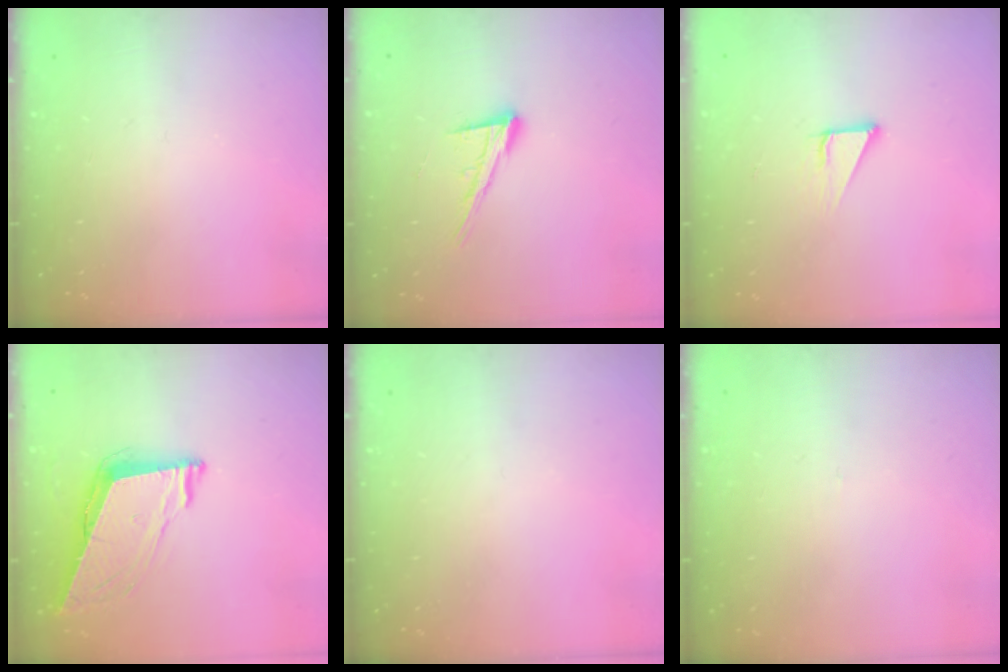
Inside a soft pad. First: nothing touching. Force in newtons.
{"total": 12.3, "press": 12.0, "slide": 2.5}
{"total": 3.5, "press": 3.5, "slide": 0.2}
{"total": 9.0, "press": 8.6, "slide": 2.9}
{"total": 0.0}
{"total": 2.7, "press": 2.7, "slide": 0.3}